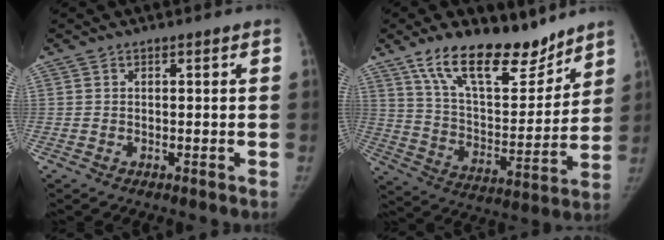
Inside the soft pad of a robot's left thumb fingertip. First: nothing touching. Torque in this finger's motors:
{"motor_torque": [0.87, -0.22, 1.42, -1.34, 0.29]}